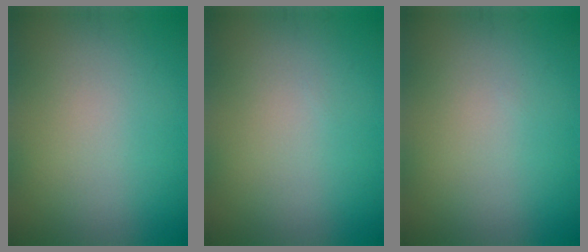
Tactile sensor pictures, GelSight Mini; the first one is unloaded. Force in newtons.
{"total": 0.0}
{"total": 0.0}